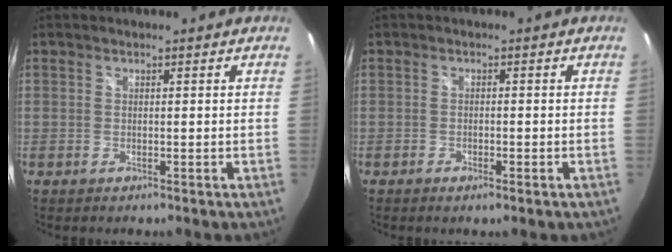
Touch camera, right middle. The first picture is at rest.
{"total": 1.8, "force": [-1.0, 0.5, 1.4], "torque": [-0.025, -0.005, -0.018]}